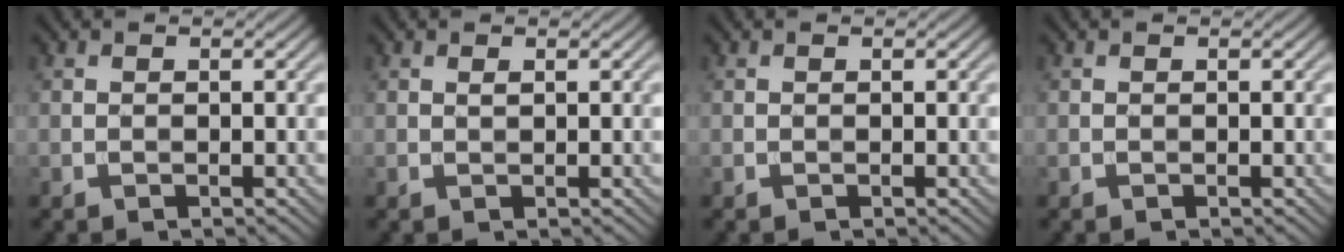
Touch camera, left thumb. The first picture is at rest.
{"total": 0.5, "force": [0.3, 0.1, 0.4], "torque": [-0.008, 0.000, 0.005]}
{"total": 0.0}
{"total": 0.0}